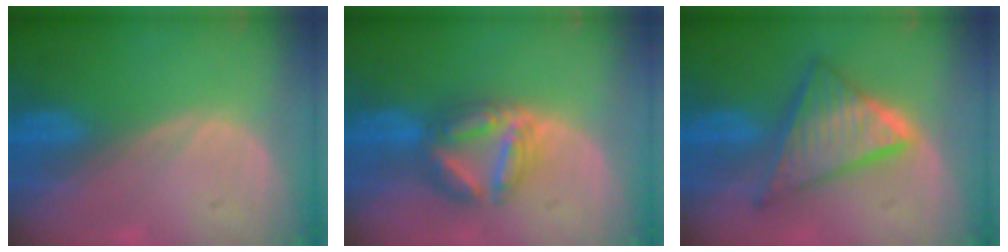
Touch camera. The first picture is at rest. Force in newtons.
{"total": 6.9, "press": 6.8, "slide": 0.4}
{"total": 9.1, "press": 9.1, "slide": 0.7}